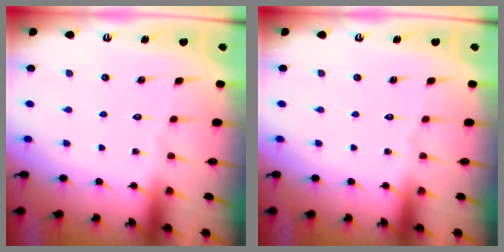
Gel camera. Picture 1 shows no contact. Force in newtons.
{"total": 0.0}